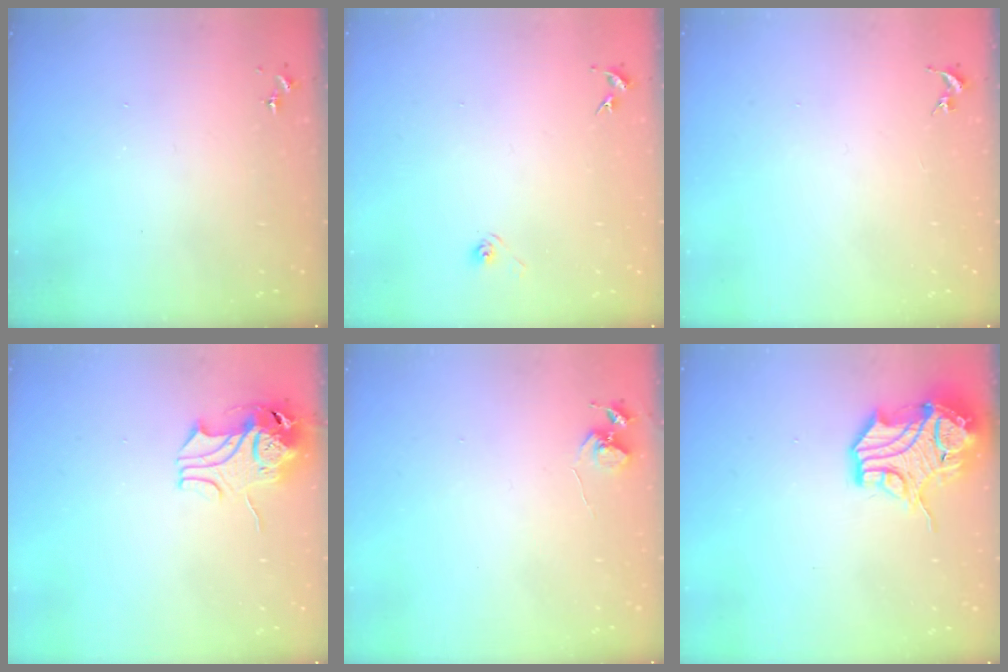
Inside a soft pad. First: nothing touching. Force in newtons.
{"total": 3.0, "press": 2.6, "slide": 1.5}
{"total": 0.0}
{"total": 10.6, "press": 10.5, "slide": 1.5}
{"total": 5.6, "press": 5.6, "slide": 0.4}
{"total": 17.4, "press": 17.2, "slide": 2.2}